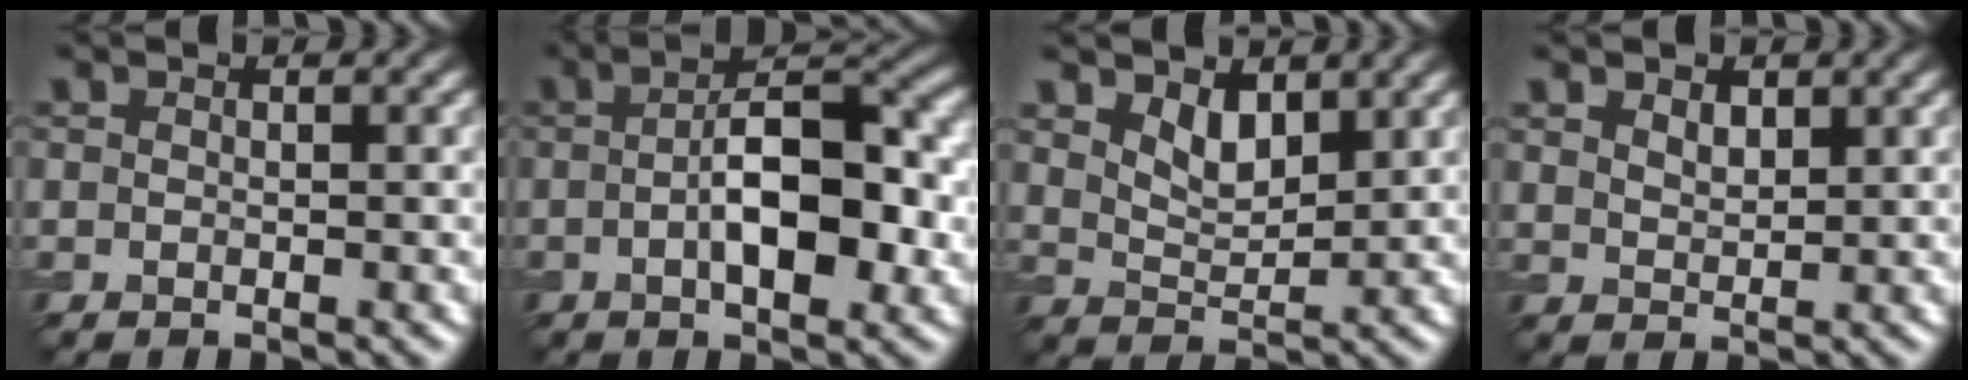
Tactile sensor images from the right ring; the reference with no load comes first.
{"total": 7.4, "force": [-1.0, 2.7, 6.8], "torque": [-0.096, 0.015, -0.021]}
{"total": 2.5, "force": [2.0, 1.3, 1.0], "torque": [-0.023, -0.006, 0.036]}
{"total": 1.7, "force": [1.4, 0.9, 0.3], "torque": [-0.004, 0.005, 0.026]}